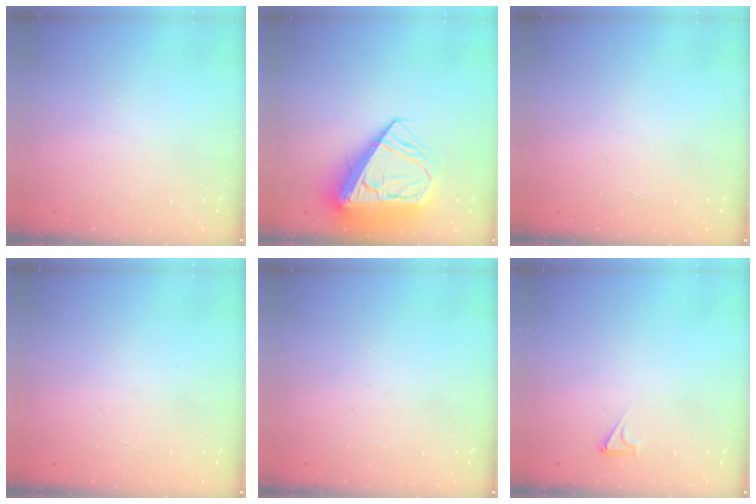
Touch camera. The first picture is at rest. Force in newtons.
{"total": 14.7, "press": 14.5, "slide": 2.1}
{"total": 0.0}
{"total": 0.0}
{"total": 0.0}
{"total": 2.2, "press": 2.2, "slide": 0.3}